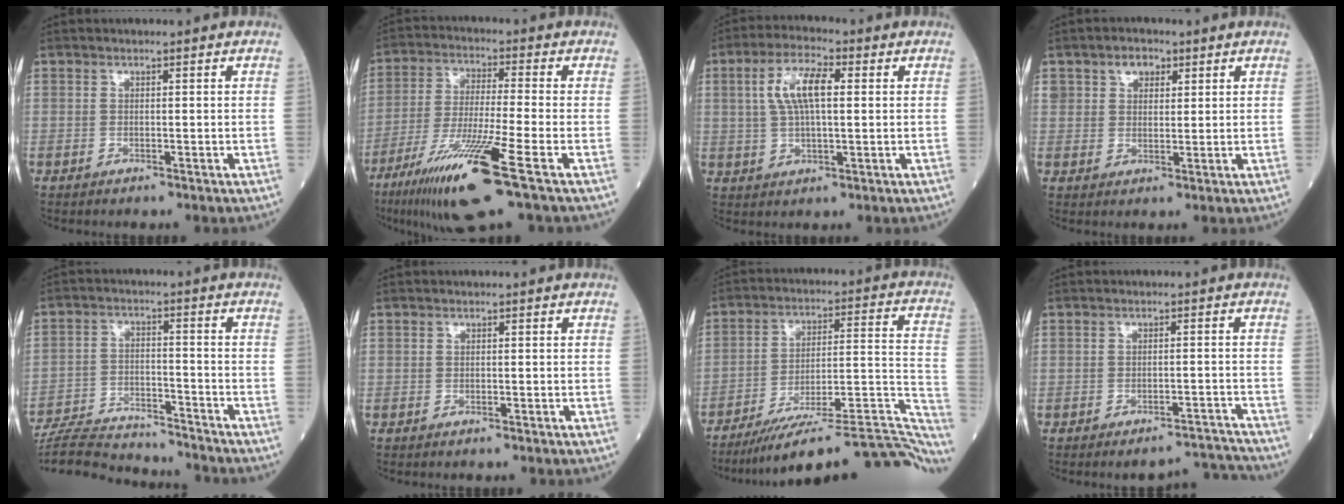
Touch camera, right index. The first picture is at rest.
{"total": 14.3, "force": [-7.4, -0.5, 12.2], "torque": [-0.243, -0.038, -0.134]}
{"total": 8.0, "force": [1.9, 2.4, 7.4], "torque": [-0.152, 0.015, 0.035]}
{"total": 4.0, "force": [2.2, 2.9, 1.9], "torque": [-0.032, 0.012, 0.041]}
{"total": 14.5, "force": [-14.0, 1.7, 3.5], "torque": [-0.063, 0.002, -0.220]}
{"total": 0.0}
{"total": 25.9, "force": [-22.5, 1.8, 12.6], "torque": [-0.084, 0.018, -0.318]}
{"total": 3.9, "force": [-3.8, -0.6, -0.2], "torque": [0.020, 0.011, -0.051]}